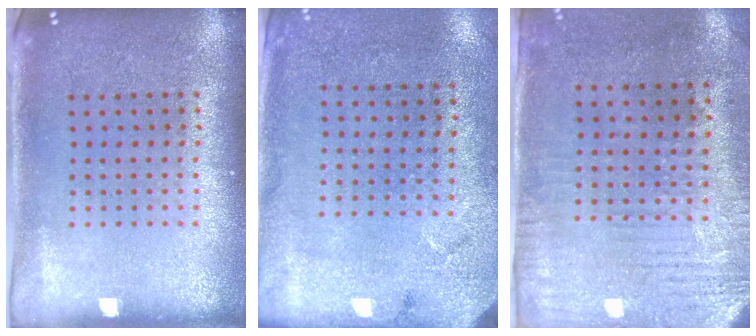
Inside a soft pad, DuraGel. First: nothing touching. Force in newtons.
{"total": 2.7, "press": 2.2, "slide": 1.6}
{"total": 2.9, "press": 2.4, "slide": 1.7}